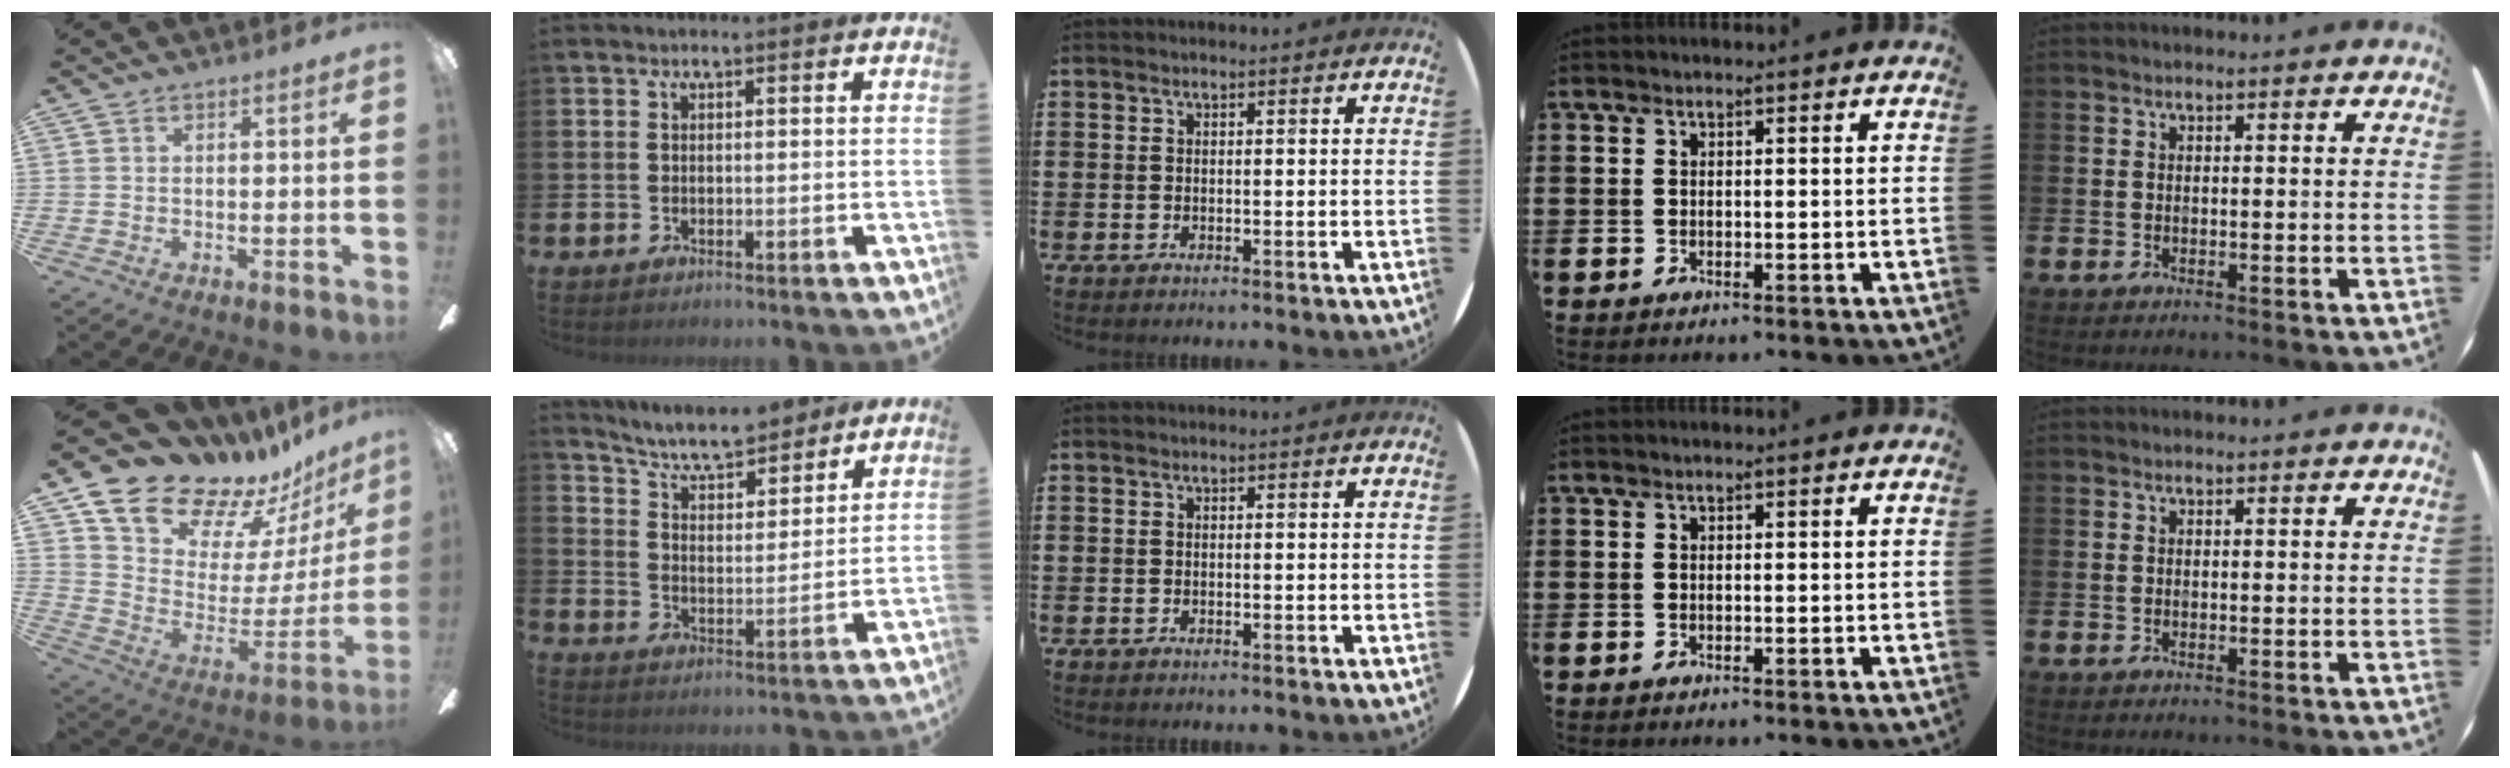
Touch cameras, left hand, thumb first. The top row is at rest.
{"thumb": {"total": 18.0, "force": [15.8, 7.5, 4.3], "torque": [-0.087, -0.134, 0.290]}, "index": {"total": 7.5, "force": [7.0, 1.4, 2.3], "torque": [-0.063, -0.046, 0.122]}}